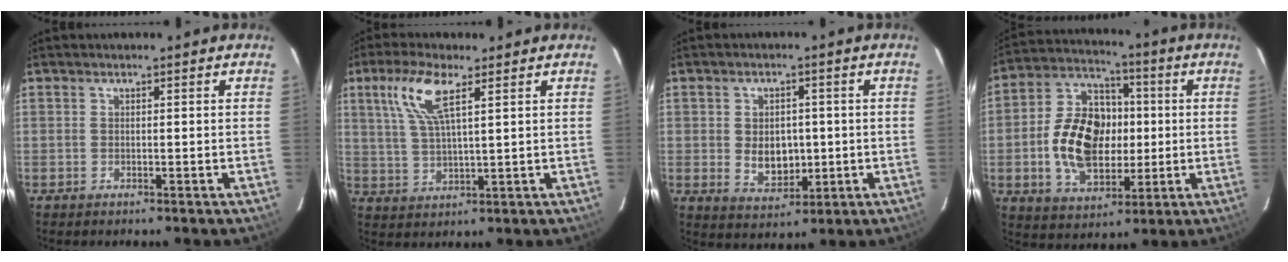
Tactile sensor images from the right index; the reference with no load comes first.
{"total": 8.6, "force": [4.1, 2.1, 7.2], "torque": [-0.155, 0.010, 0.086]}
{"total": 6.8, "force": [-0.4, 5.1, 4.6], "torque": [-0.084, -0.002, 0.007]}
{"total": 16.5, "force": [-1.2, 11.2, 12.0], "torque": [-0.246, 0.026, -0.011]}